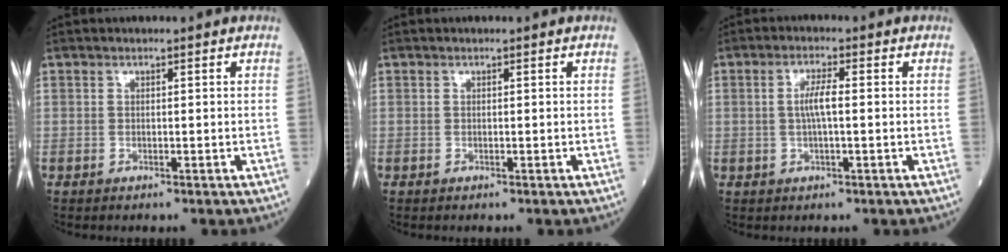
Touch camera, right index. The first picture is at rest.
{"total": 0.0}
{"total": 3.5, "force": [0.1, 0.4, 3.4], "torque": [-0.069, 0.004, 0.002]}